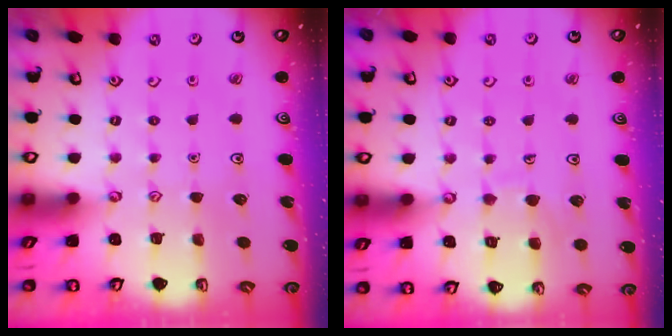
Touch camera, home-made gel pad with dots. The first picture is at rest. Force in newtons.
{"total": 7.0, "press": 7.0, "slide": 0.5}